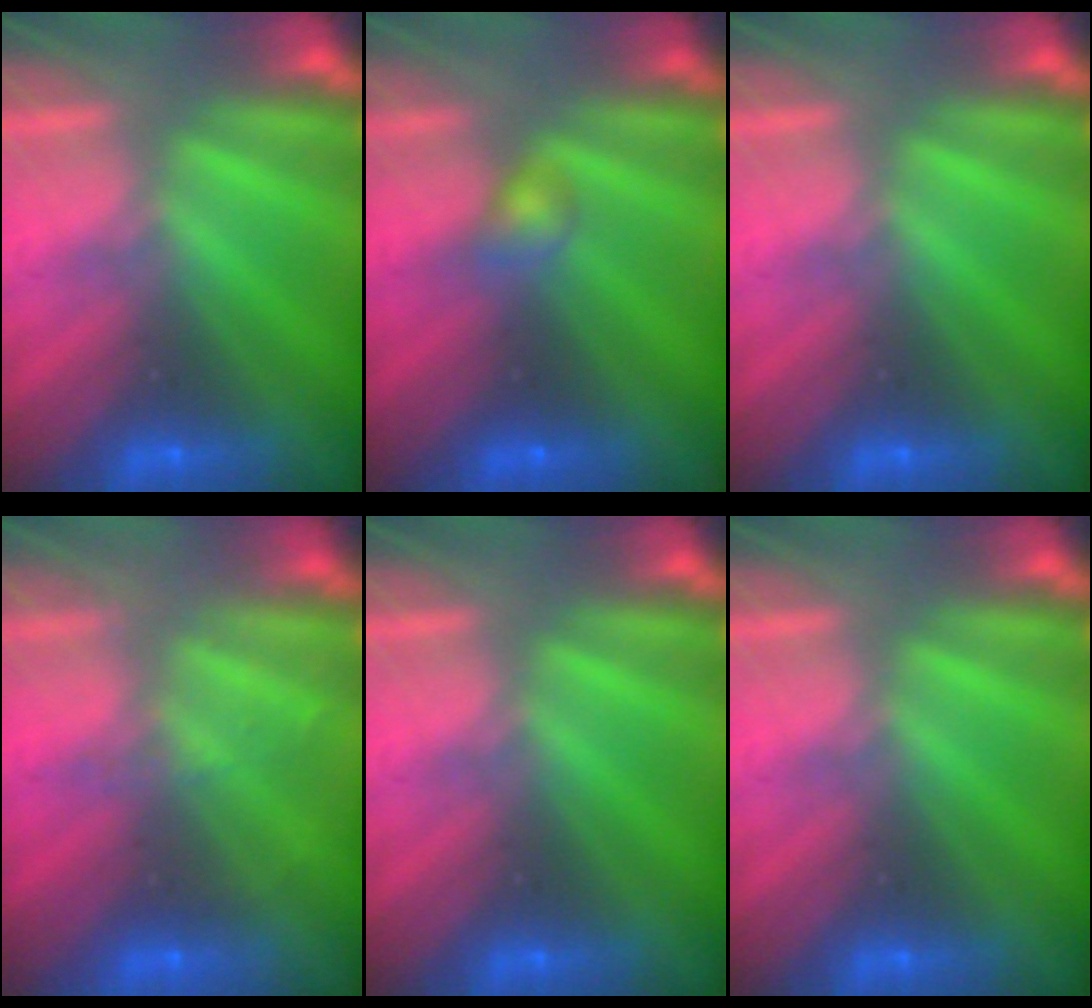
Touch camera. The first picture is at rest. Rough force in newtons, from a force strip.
{"total": 2.2}
{"total": 0.0}
{"total": 1.9}
{"total": 0.0}
{"total": 0.0}